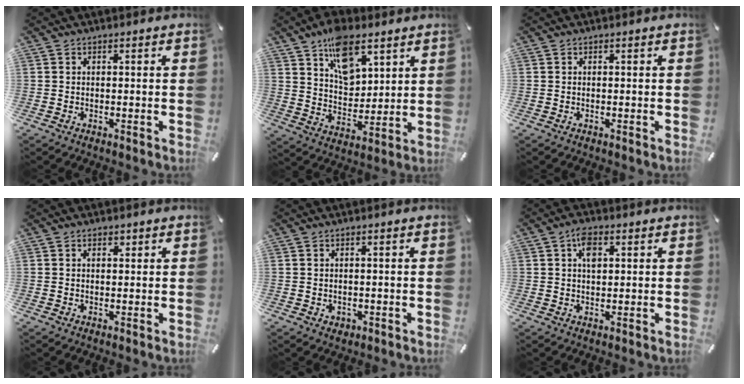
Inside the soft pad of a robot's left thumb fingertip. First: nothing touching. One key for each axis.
{"total": 11.9, "fx": 7.2, "fy": 7.3, "fz": 6.0, "tx": -0.089, "ty": -0.038, "tz": 0.130}
{"total": 0.0}
{"total": 1.3, "fx": 0.5, "fy": 0.9, "fz": 0.8, "tx": -0.008, "ty": 0.002, "tz": 0.006}
{"total": 1.2, "fx": -0.2, "fy": 1.2, "fz": 0.3, "tx": -0.007, "ty": 0.006, "tz": -0.006}
{"total": 4.3, "fx": 1.4, "fy": 2.6, "fz": 3.1, "tx": -0.052, "ty": 0.001, "tz": 0.021}